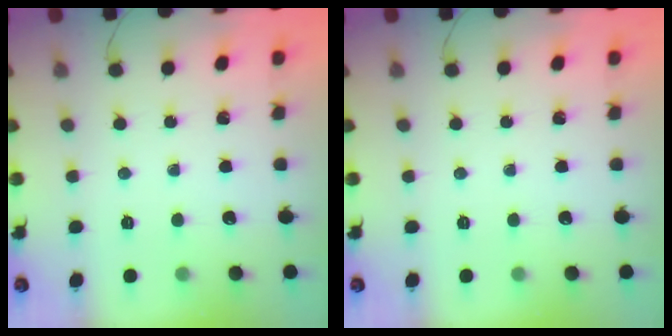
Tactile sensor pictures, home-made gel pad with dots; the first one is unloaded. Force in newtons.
{"total": 0.0}